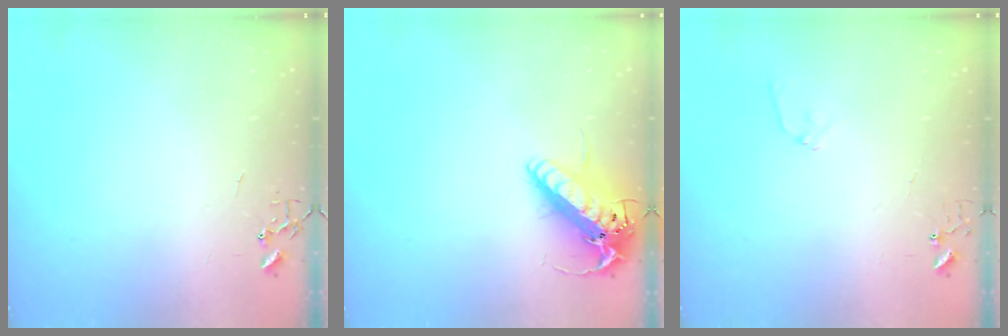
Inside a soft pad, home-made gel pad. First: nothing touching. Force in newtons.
{"total": 16.7, "press": 16.4, "slide": 3.1}
{"total": 6.5, "press": 6.5, "slide": 0.6}